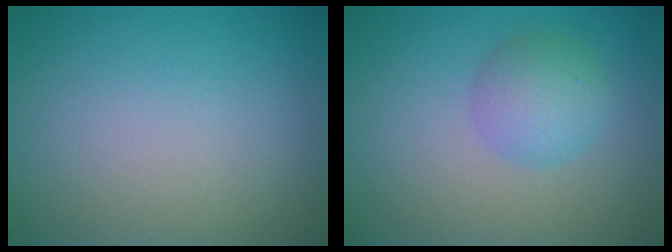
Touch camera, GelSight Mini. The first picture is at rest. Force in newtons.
{"total": 3.4, "press": 3.4, "slide": 0.2}